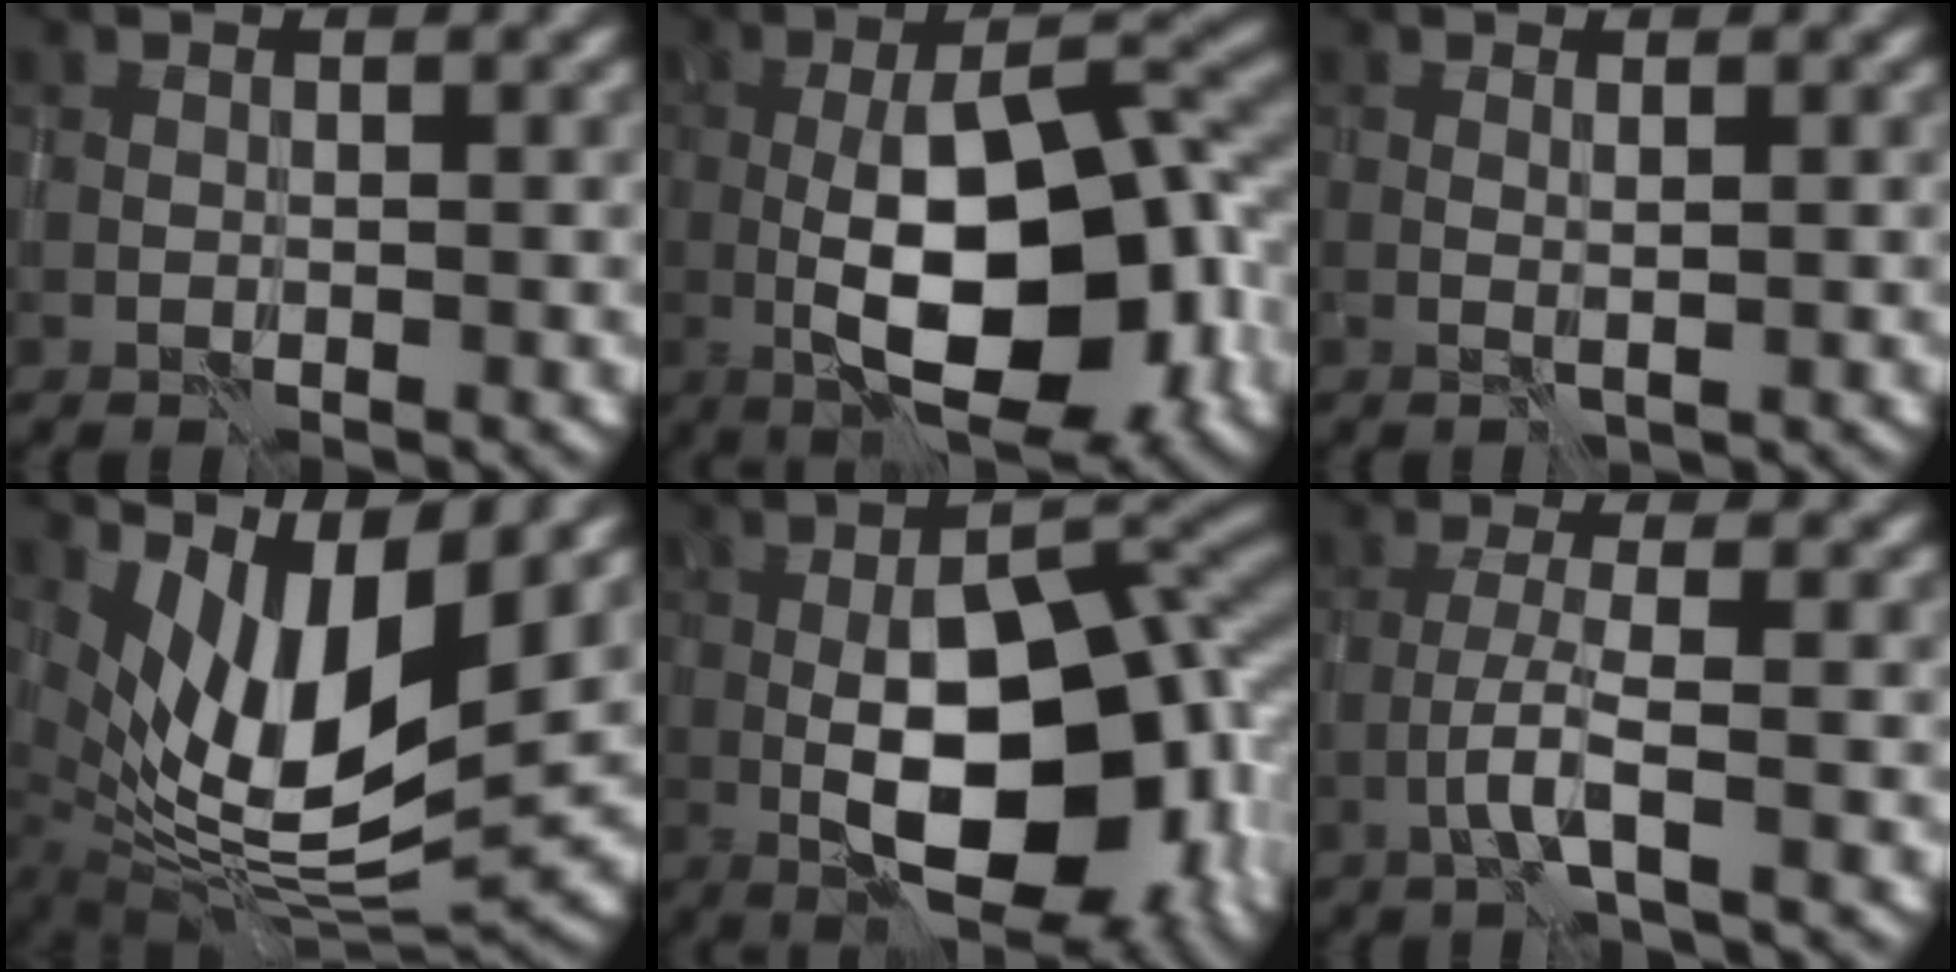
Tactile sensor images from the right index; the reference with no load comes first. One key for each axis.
{"total": 12.5, "fx": -3.1, "fy": 4.6, "fz": 11.2, "tx": -0.171, "ty": 0.008, "tz": -0.054}
{"total": 0.7, "fx": 0.3, "fy": -0.3, "fz": 0.6, "tx": -0.012, "ty": 0.001, "tz": 0.004}
{"total": 10.1, "fx": 3.9, "fy": 3.6, "fz": 8.6, "tx": -0.163, "ty": -0.011, "tz": 0.081}
{"total": 13.4, "fx": -3.5, "fy": 6.1, "fz": 11.4, "tx": -0.158, "ty": 0.009, "tz": -0.068}
{"total": 2.4, "fx": -1.2, "fy": -0.3, "fz": 2.0, "tx": -0.045, "ty": 0.010, "tz": -0.031}